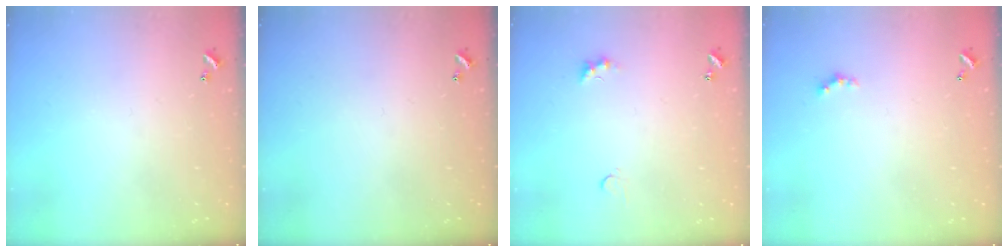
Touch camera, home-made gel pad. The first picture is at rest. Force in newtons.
{"total": 0.0}
{"total": 3.7, "press": 3.6, "slide": 0.5}
{"total": 1.6, "press": 1.6, "slide": 0.4}